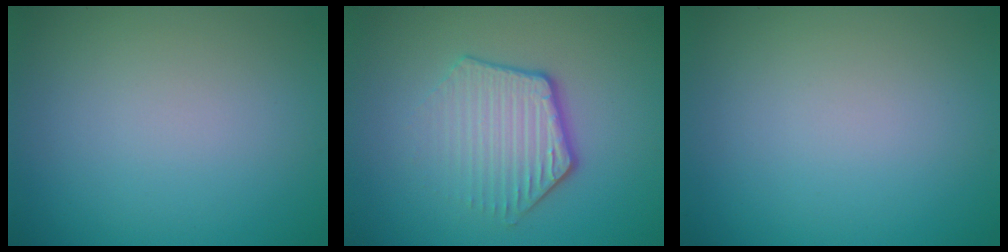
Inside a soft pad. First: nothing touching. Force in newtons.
{"total": 4.1, "press": 3.1, "slide": 2.6}
{"total": 0.0}